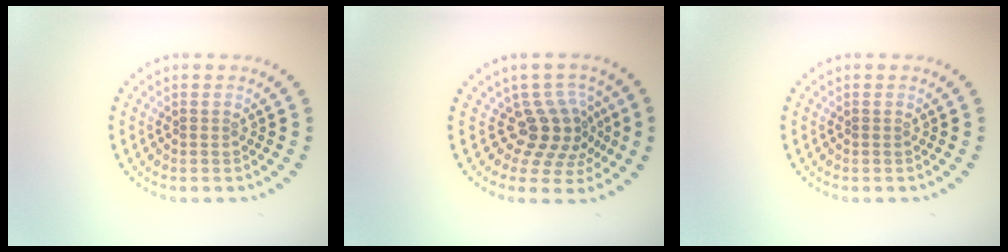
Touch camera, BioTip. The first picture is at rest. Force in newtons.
{"total": 4.1, "press": 2.9, "slide": 2.9}
{"total": 0.0}